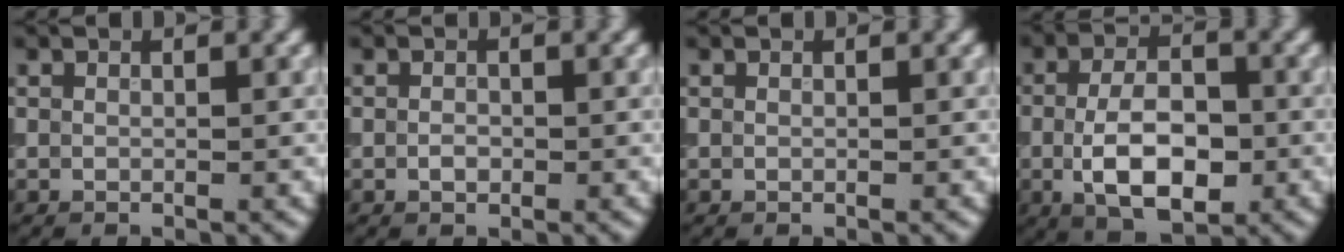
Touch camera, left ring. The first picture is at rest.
{"total": 0.9, "force": [-0.2, 0.6, 0.7], "torque": [-0.012, 0.000, -0.005]}
{"total": 0.0}
{"total": 6.8, "force": [-1.3, 3.5, 5.7], "torque": [-0.104, -0.002, -0.025]}